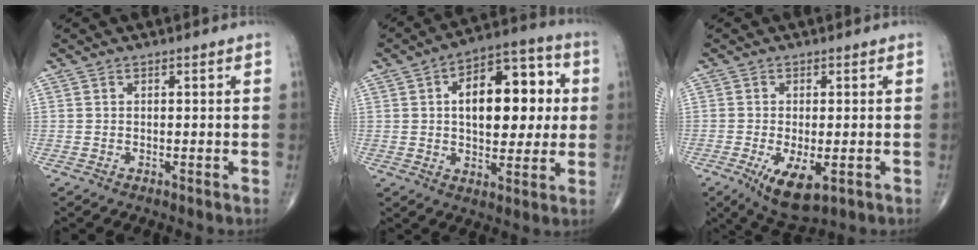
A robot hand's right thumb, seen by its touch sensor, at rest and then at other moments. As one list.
[{"total": 17.8, "force": [2.7, 9.7, 14.6], "torque": [-0.174, 0.019, 0.038]}, {"total": 7.9, "force": [-2.8, 3.2, 6.7], "torque": [-0.115, -0.019, -0.039]}]